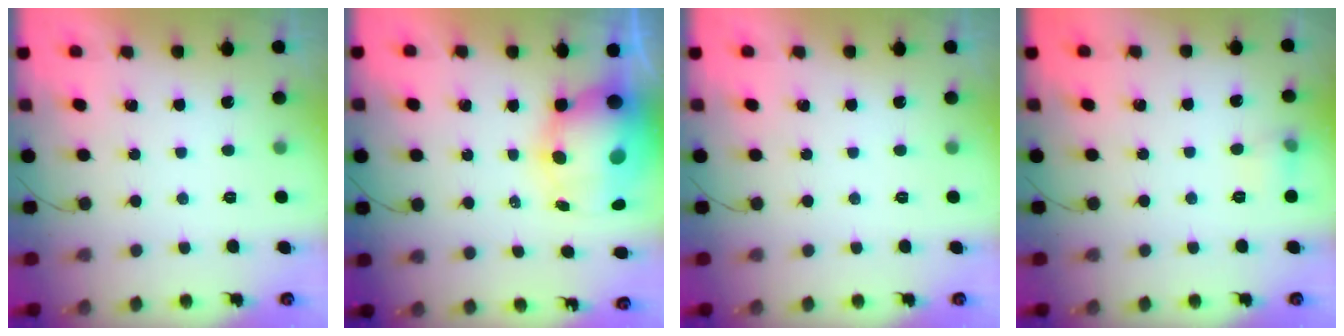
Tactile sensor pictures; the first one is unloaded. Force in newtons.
{"total": 12.5, "press": 12.1, "slide": 3.1}
{"total": 0.0}
{"total": 6.5, "press": 6.3, "slide": 1.6}